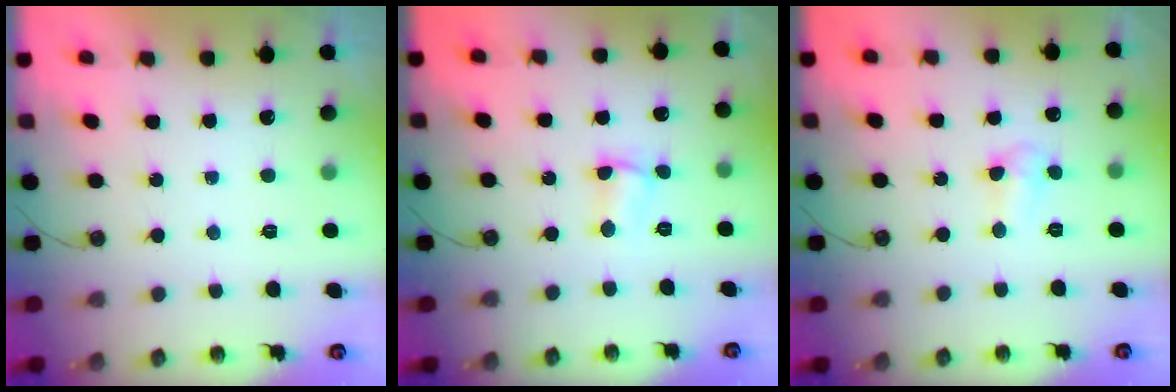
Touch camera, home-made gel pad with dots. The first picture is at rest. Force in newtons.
{"total": 1.8, "press": 1.7, "slide": 0.5}
{"total": 3.6, "press": 3.6, "slide": 0.6}